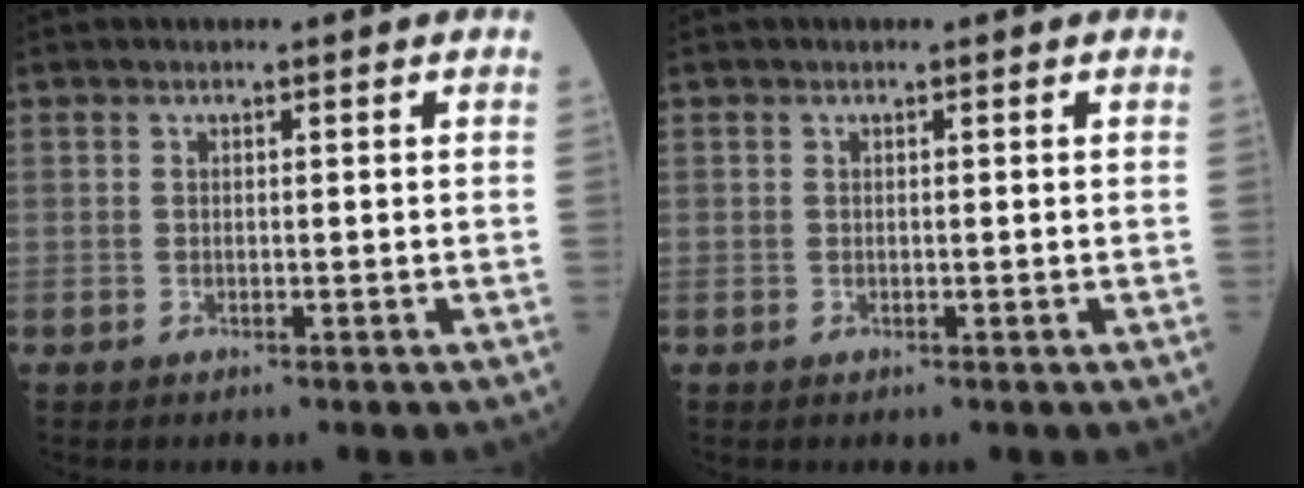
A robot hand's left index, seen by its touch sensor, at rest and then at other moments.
{"total": 0.0}